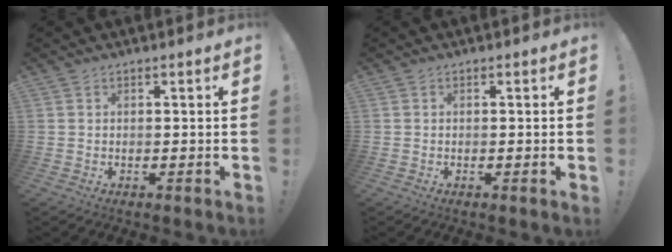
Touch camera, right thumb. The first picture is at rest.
{"total": 0.7, "force": [-0.2, -0.3, 0.6], "torque": [-0.018, 0.003, -0.003]}